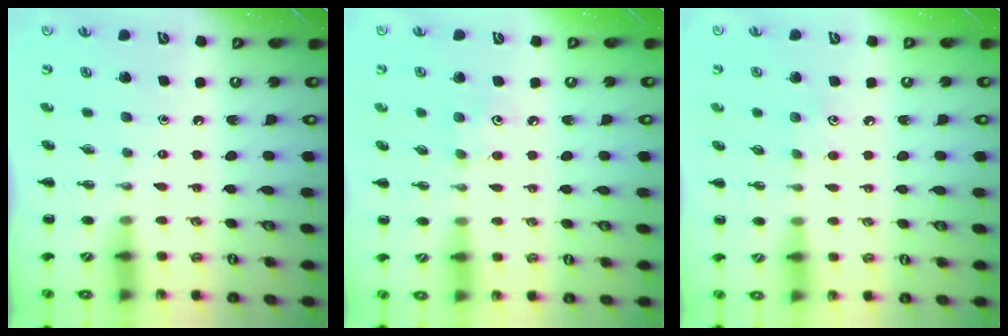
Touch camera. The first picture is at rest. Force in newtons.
{"total": 5.3, "press": 5.2, "slide": 1.3}
{"total": 3.9, "press": 3.7, "slide": 1.0}